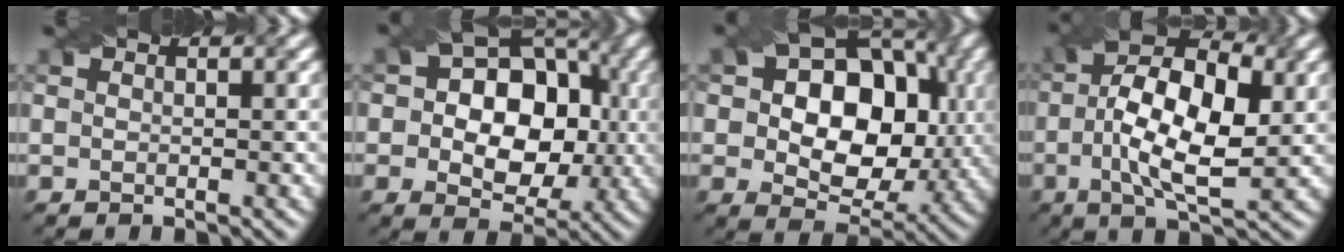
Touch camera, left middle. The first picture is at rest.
{"total": 10.7, "force": [0.4, 8.1, 7.1], "torque": [-0.080, 0.013, -0.003]}
{"total": 11.6, "force": [1.4, 8.4, 7.9], "torque": [-0.118, 0.004, 0.019]}
{"total": 10.1, "force": [-0.3, 4.5, 9.0], "torque": [-0.166, 0.007, -0.010]}